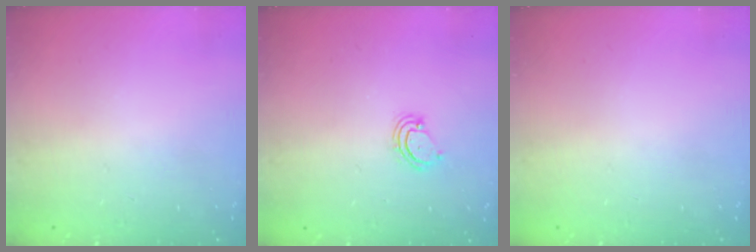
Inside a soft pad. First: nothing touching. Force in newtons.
{"total": 4.6, "press": 4.6, "slide": 0.4}
{"total": 0.0}